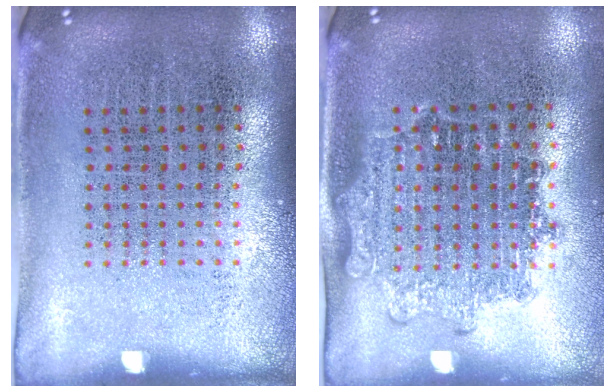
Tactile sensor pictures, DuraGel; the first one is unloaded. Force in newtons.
{"total": 1.4, "press": 1.2, "slide": 0.7}